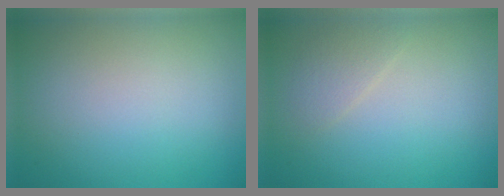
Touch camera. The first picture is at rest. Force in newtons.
{"total": 1.3, "press": 1.3, "slide": 0.1}